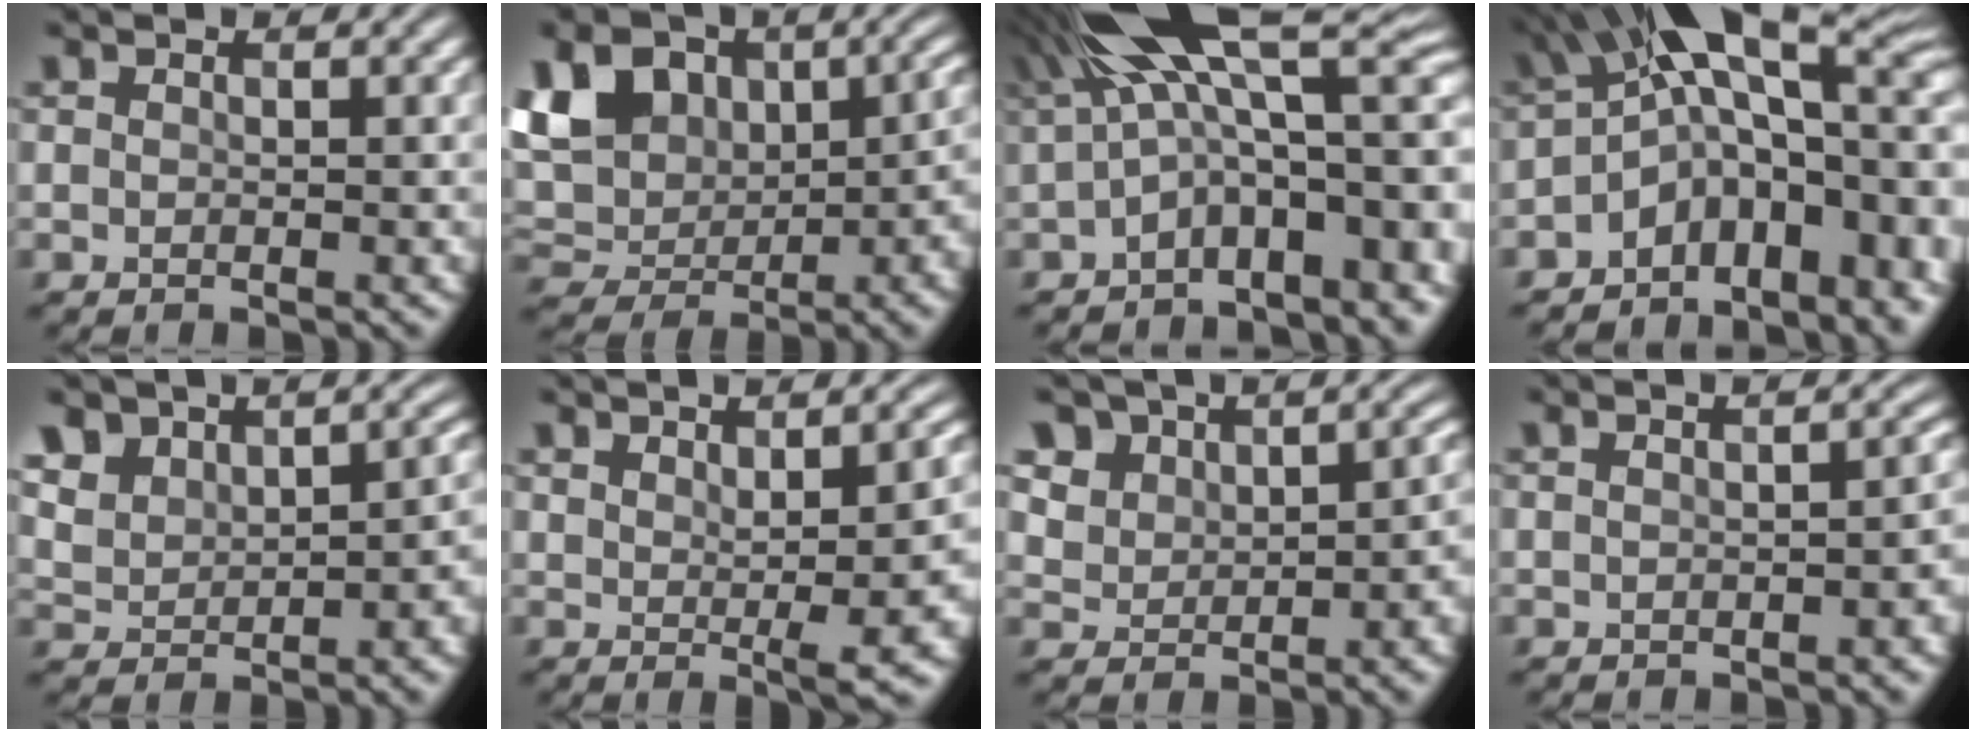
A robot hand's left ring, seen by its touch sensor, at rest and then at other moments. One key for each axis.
{"total": 12.3, "fx": 2.9, "fy": 9.1, "fz": 7.8, "tx": -0.135, "ty": 0.016, "tz": 0.049}
{"total": 15.2, "fx": 2.0, "fy": 6.8, "fz": 13.4, "tx": -0.198, "ty": 0.011, "tz": 0.056}
{"total": 14.3, "fx": -2.2, "fy": 7.8, "fz": 11.8, "tx": -0.165, "ty": 0.013, "tz": -0.030}
{"total": 6.2, "fx": 2.5, "fy": 4.3, "fz": 3.6, "tx": -0.060, "ty": 0.000, "tz": 0.051}
{"total": 5.5, "fx": 1.1, "fy": 1.4, "fz": 5.2, "tx": -0.070, "ty": -0.006, "tz": 0.025}
{"total": 5.8, "fx": 2.2, "fy": 4.5, "fz": 2.9, "tx": -0.040, "ty": 0.007, "tz": 0.038}
{"total": 3.1, "fx": -0.3, "fy": 1.3, "fz": 2.8, "tx": -0.026, "ty": 0.006, "tz": 0.003}